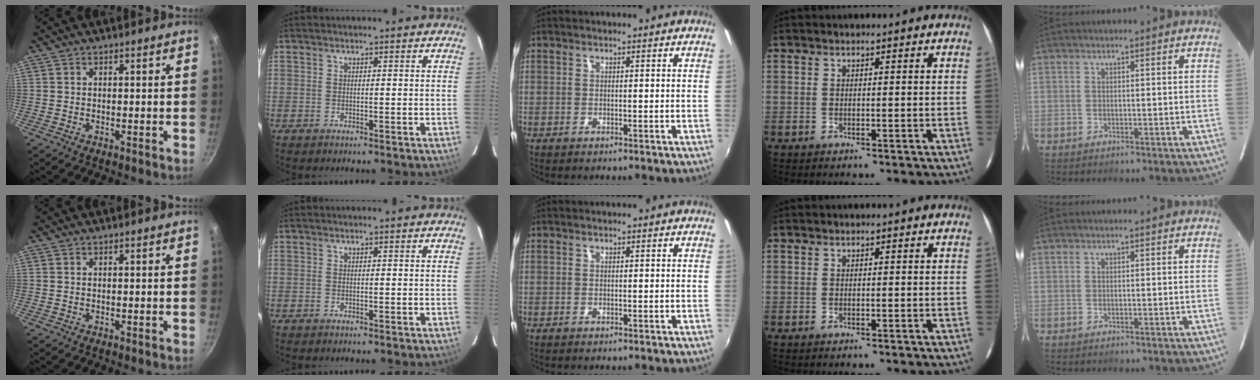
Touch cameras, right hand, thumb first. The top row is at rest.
{}